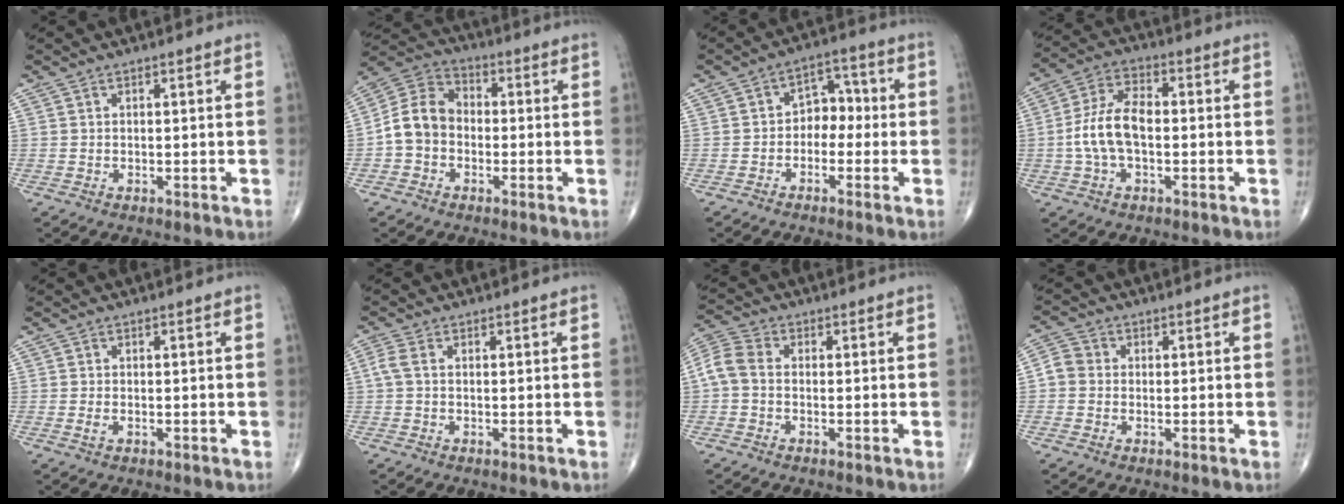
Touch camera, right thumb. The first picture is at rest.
{"total": 9.5, "force": [-1.6, 7.5, 5.6], "torque": [-0.095, 0.036, -0.045]}
{"total": 5.9, "force": [-1.1, 4.4, 3.8], "torque": [-0.022, 0.033, -0.033]}
{"total": 10.0, "force": [-1.0, 5.4, 8.4], "torque": [-0.174, 0.029, -0.024]}
{"total": 1.1, "force": [-0.3, 0.6, 0.8], "torque": [-0.021, 0.000, -0.006]}
{"total": 2.2, "force": [0.0, 1.1, 1.9], "torque": [-0.055, 0.004, -0.004]}
{"total": 6.0, "force": [-0.5, 4.1, 4.4], "torque": [-0.097, 0.018, -0.023]}
{"total": 3.6, "force": [-0.4, 3.3, 1.5], "torque": [-0.022, 0.010, -0.018]}